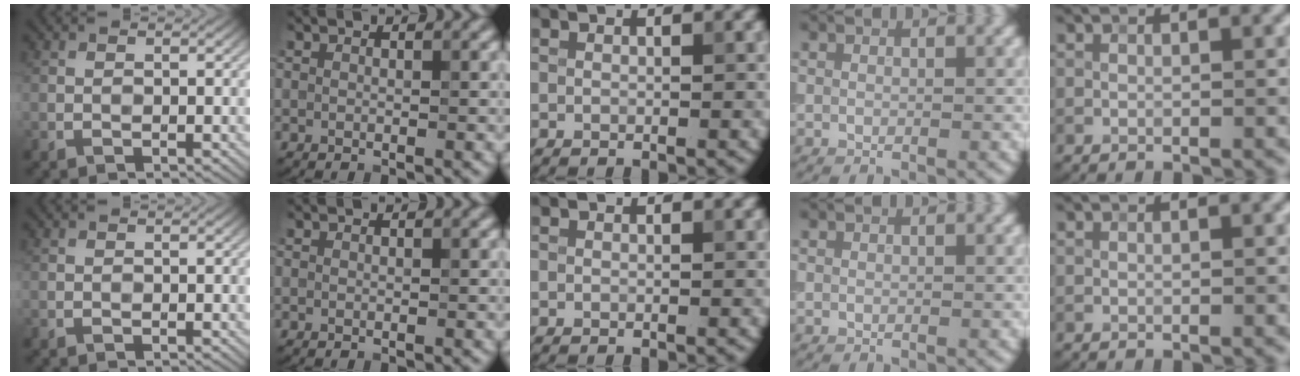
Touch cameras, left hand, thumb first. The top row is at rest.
{}